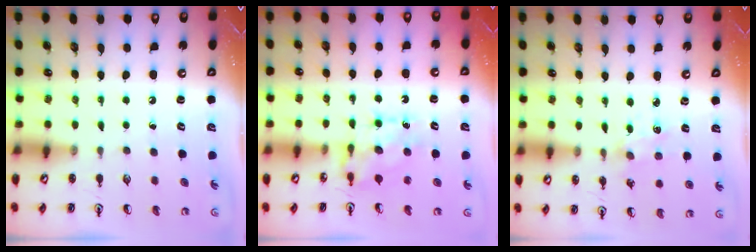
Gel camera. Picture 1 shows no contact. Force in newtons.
{"total": 7.2, "press": 7.2, "slide": 0.7}
{"total": 2.2, "press": 2.2, "slide": 0.2}